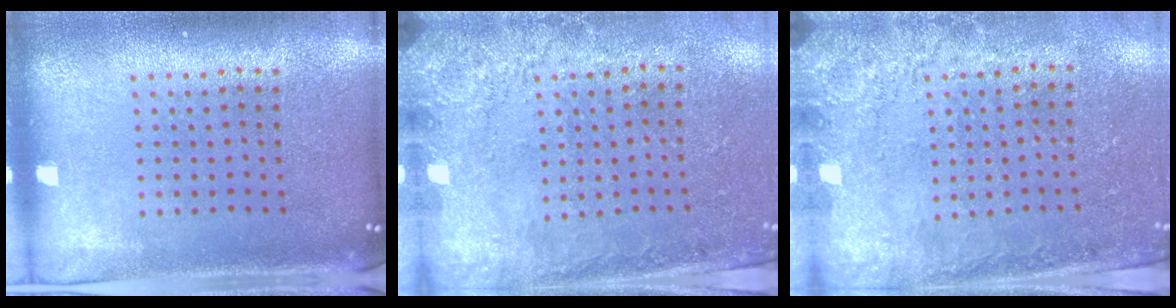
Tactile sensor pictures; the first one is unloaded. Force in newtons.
{"total": 2.7, "press": 2.1, "slide": 1.6}
{"total": 2.6, "press": 2.3, "slide": 1.2}